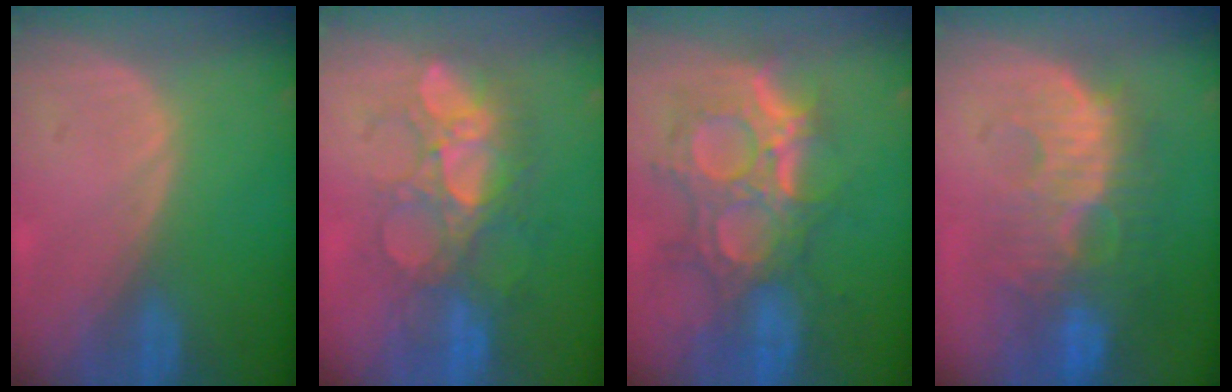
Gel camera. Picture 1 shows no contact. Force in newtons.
{"total": 8.9, "press": 8.8, "slide": 1.4}
{"total": 12.0, "press": 10.7, "slide": 5.3}
{"total": 10.8, "press": 9.9, "slide": 4.2}